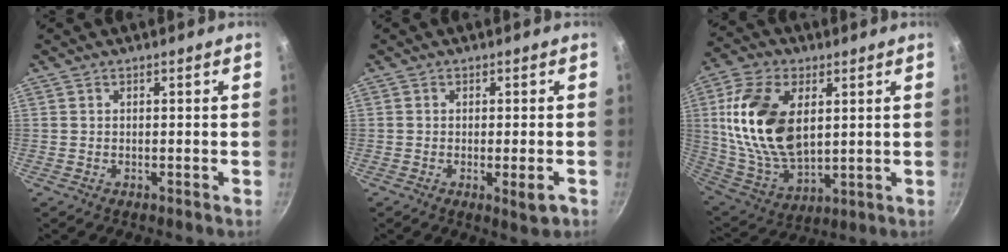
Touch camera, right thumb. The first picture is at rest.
{"total": 3.6, "force": [-1.2, 0.7, 3.3], "torque": [-0.051, -0.004, -0.019]}
{"total": 19.8, "force": [4.1, 11.8, 15.4], "torque": [-0.284, -0.016, 0.090]}